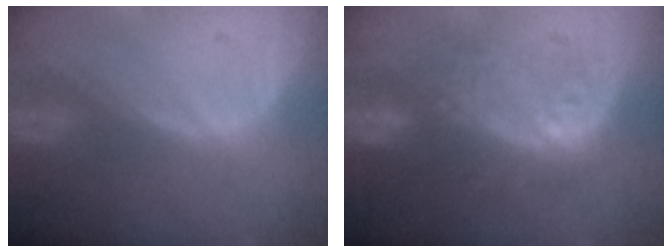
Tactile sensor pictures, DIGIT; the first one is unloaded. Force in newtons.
{"total": 9.5, "press": 9.4, "slide": 1.0}